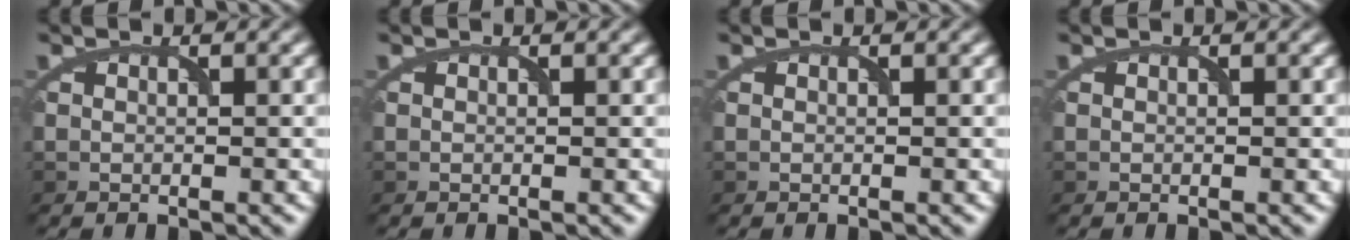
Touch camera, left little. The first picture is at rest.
{"total": 0.0}
{"total": 0.0}
{"total": 0.0}